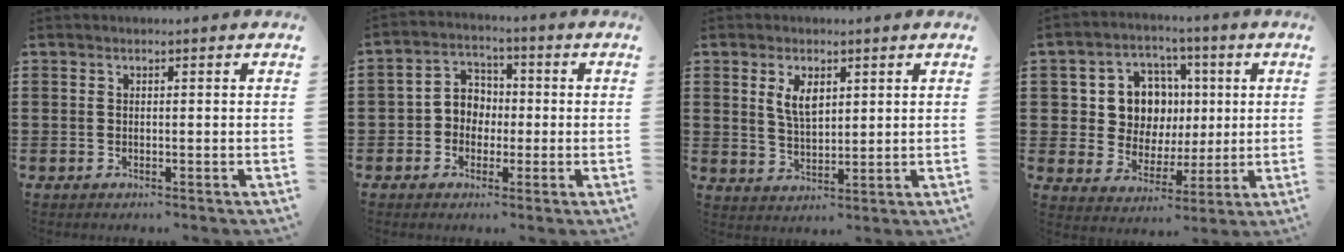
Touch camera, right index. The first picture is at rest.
{"total": 4.6, "force": [-0.9, 4.3, 1.5], "torque": [-0.044, 0.016, -0.022]}
{"total": 4.5, "force": [2.0, 2.2, 3.5], "torque": [-0.067, 0.003, 0.033]}
{"total": 9.7, "force": [1.9, 8.4, 4.5], "torque": [-0.109, 0.018, 0.040]}